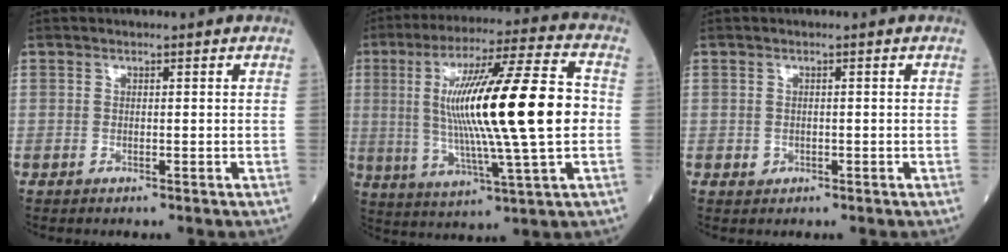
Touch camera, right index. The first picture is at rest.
{"total": 20.7, "force": [0.9, 1.0, 20.6], "torque": [-0.367, 0.008, 0.007]}
{"total": 0.9, "force": [-0.2, 0.8, 0.2], "torque": [-0.003, 0.002, -0.001]}